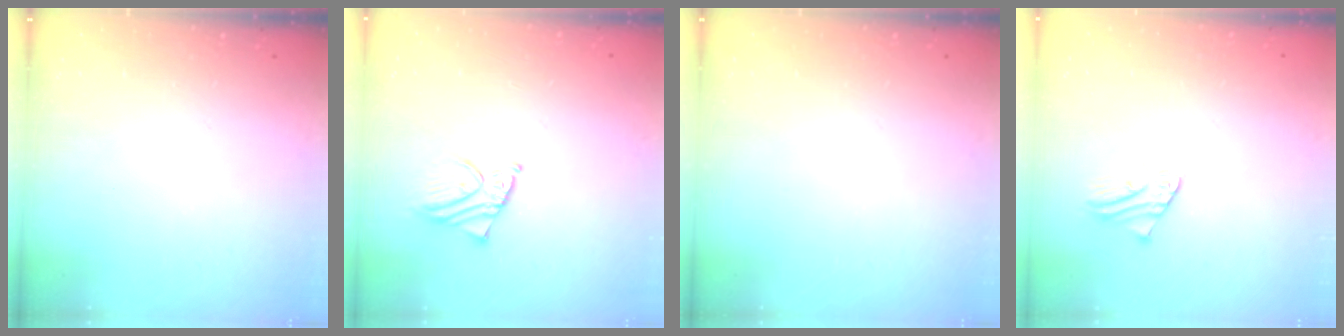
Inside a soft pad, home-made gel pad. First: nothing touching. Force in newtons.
{"total": 2.9, "press": 2.8, "slide": 0.3}
{"total": 0.0}
{"total": 1.8, "press": 1.7, "slide": 0.1}